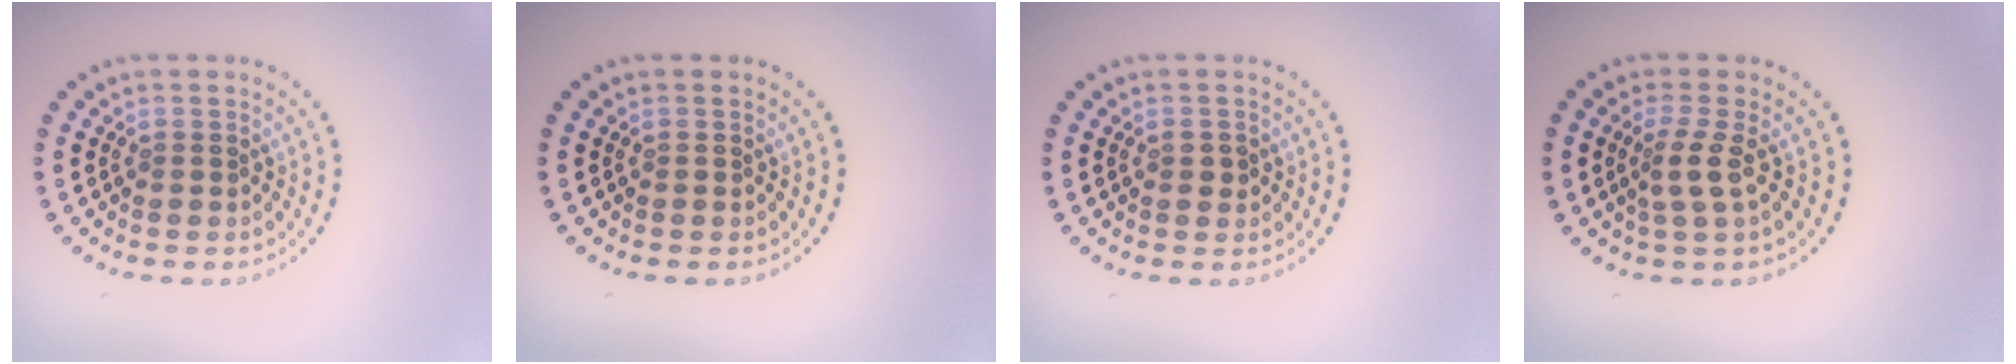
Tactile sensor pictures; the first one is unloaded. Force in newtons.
{"total": 0.0}
{"total": 1.0, "press": 1.0, "slide": 0.1}
{"total": 2.1, "press": 1.5, "slide": 1.5}